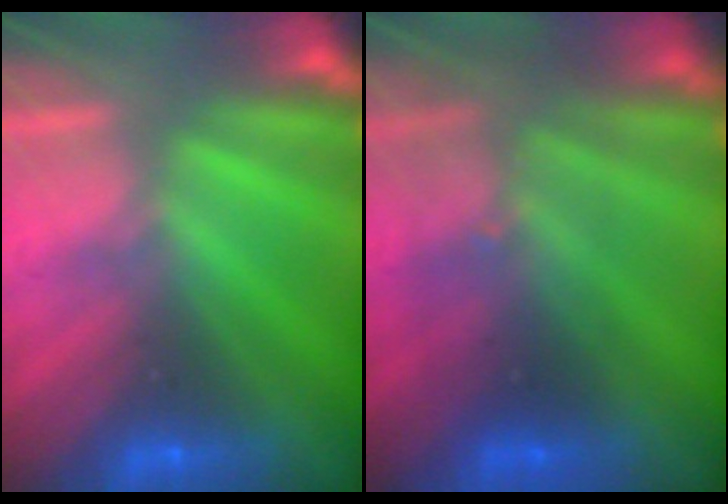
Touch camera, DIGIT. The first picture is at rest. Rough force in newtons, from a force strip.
{"total": 2.9}